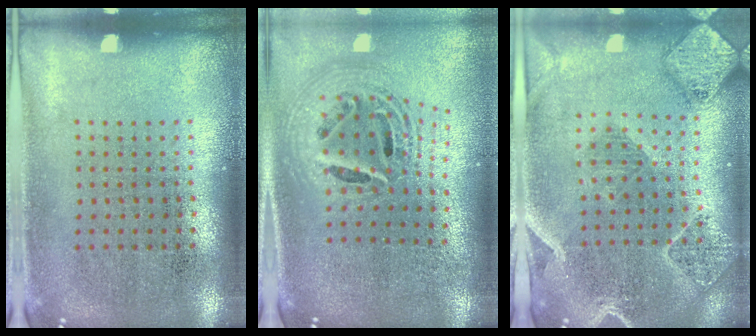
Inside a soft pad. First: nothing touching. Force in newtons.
{"total": 2.3, "press": 1.7, "slide": 1.5}
{"total": 2.4, "press": 2.2, "slide": 0.8}